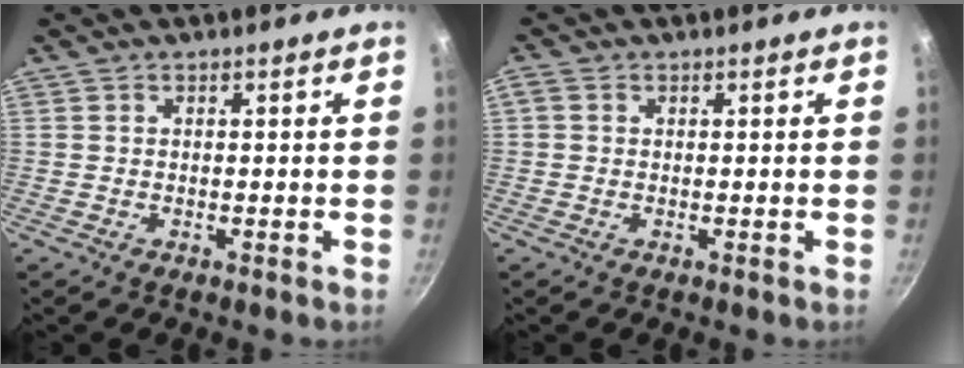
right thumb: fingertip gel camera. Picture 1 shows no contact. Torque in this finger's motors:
{"motor_torque": [-0.98, 0.52, -0.01, 0.03, 0.05]}